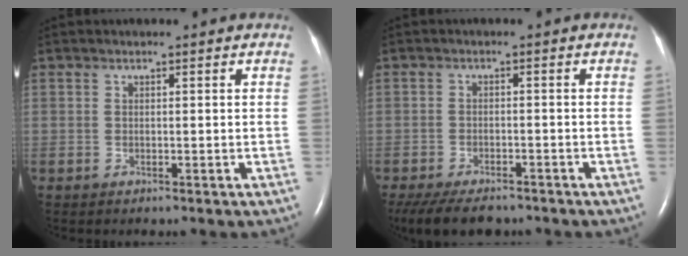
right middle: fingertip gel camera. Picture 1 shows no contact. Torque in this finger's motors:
{"motor_torque": [0.66, -0.59, 0.09, 0.02]}